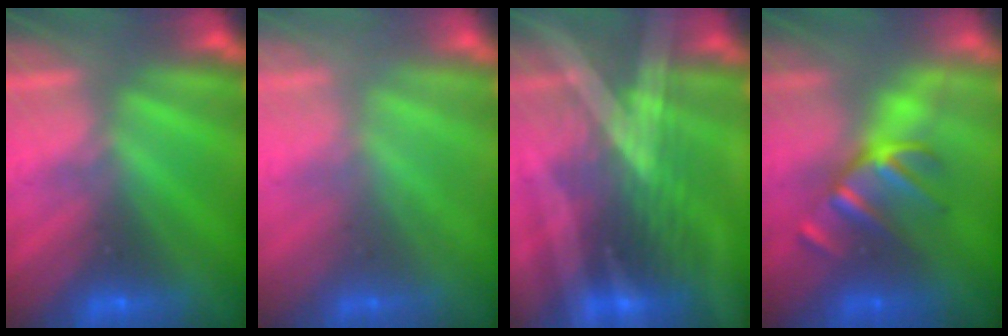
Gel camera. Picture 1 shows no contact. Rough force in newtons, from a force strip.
{"total": 2.3}
{"total": 3.3}
{"total": 2.9}